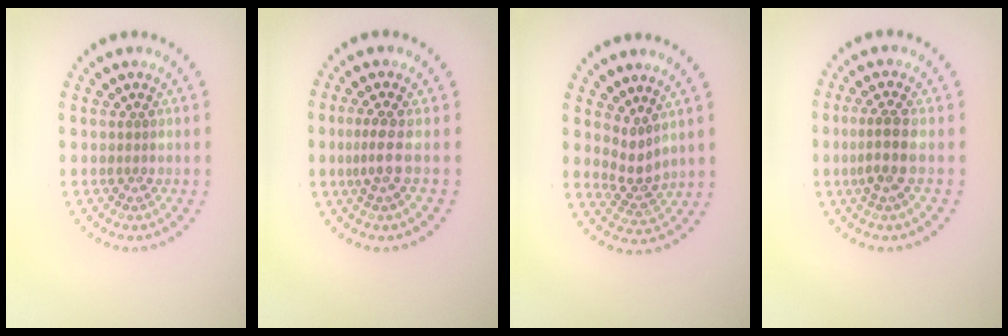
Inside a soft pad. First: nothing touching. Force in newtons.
{"total": 1.9, "press": 1.4, "slide": 1.4}
{"total": 2.1, "press": 1.5, "slide": 1.5}
{"total": 2.6, "press": 2.1, "slide": 1.5}